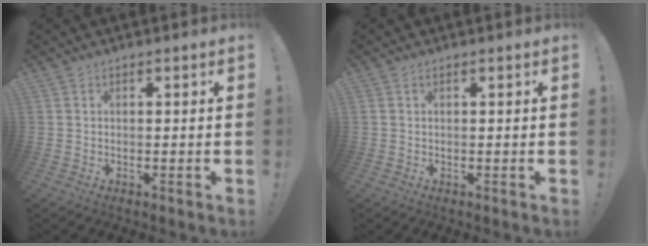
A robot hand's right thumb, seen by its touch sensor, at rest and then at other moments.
{"total": 0.7, "force": [0.3, 0.4, 0.4], "torque": [-0.017, 0.004, 0.008]}